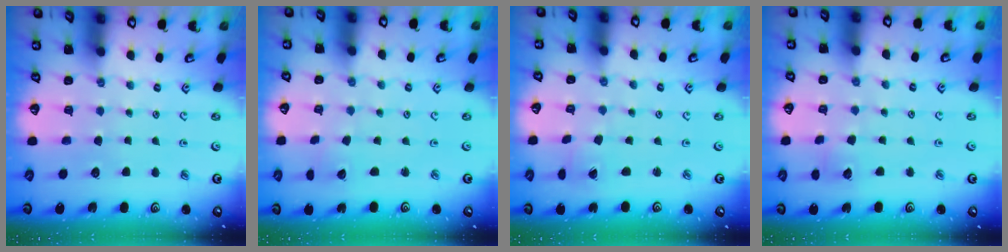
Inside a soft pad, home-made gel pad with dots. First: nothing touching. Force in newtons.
{"total": 1.7, "press": 1.7, "slide": 0.1}
{"total": 1.5, "press": 1.5, "slide": 0.0}
{"total": 4.8, "press": 4.7, "slide": 0.6}